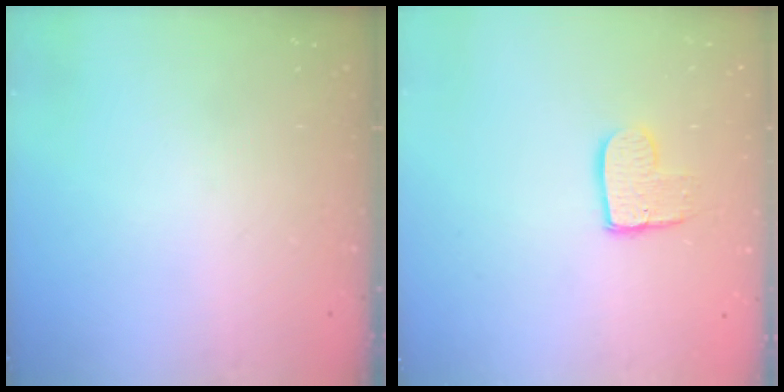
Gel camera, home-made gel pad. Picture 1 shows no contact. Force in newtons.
{"total": 9.0, "press": 9.0, "slide": 0.7}